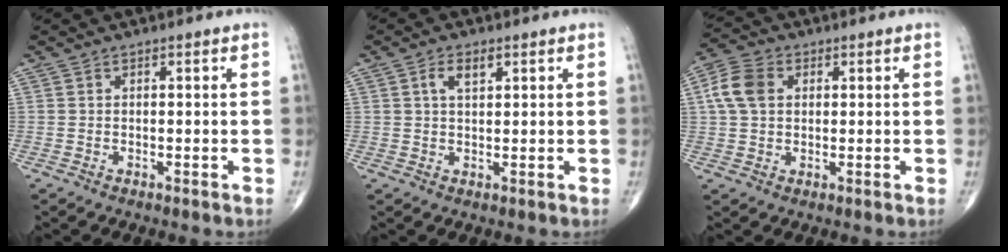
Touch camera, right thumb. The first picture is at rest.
{"total": 3.4, "force": [1.4, 1.6, 2.6], "torque": [-0.046, 0.001, 0.026]}
{"total": 7.2, "force": [1.6, 5.2, 4.8], "torque": [-0.095, 0.013, 0.025]}